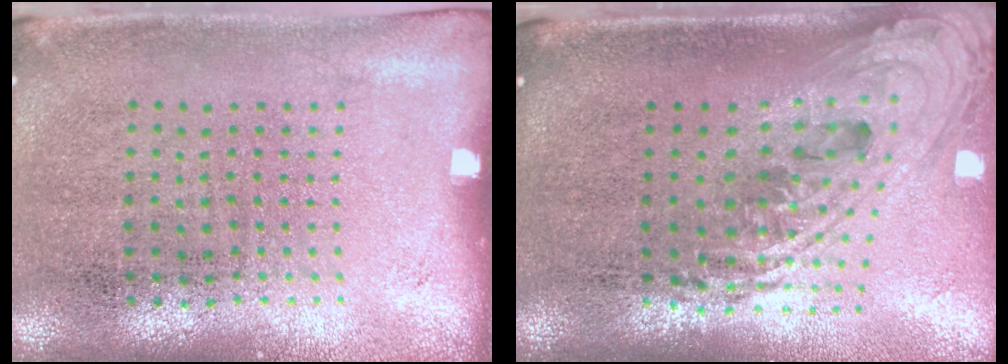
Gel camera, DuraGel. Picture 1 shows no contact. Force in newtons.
{"total": 2.3, "press": 1.7, "slide": 1.6}